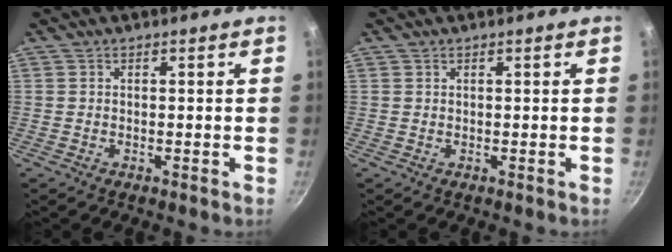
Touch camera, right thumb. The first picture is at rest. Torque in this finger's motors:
{"motor_torque": [-0.09, 0.38, 0.06, 0.16, -0.03]}